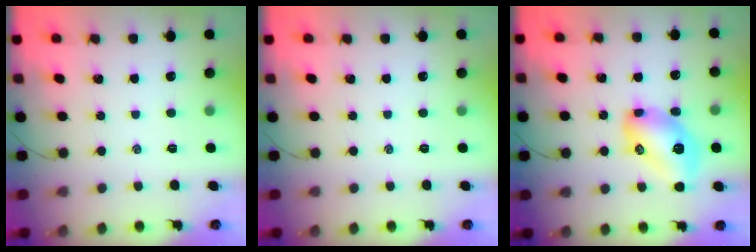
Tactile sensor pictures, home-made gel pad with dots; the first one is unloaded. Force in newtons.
{"total": 0.0}
{"total": 13.2, "press": 13.1, "slide": 0.7}